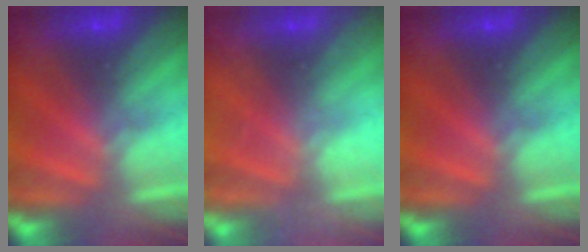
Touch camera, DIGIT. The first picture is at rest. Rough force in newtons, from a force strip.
{"total": 2.2}
{"total": 0.0}